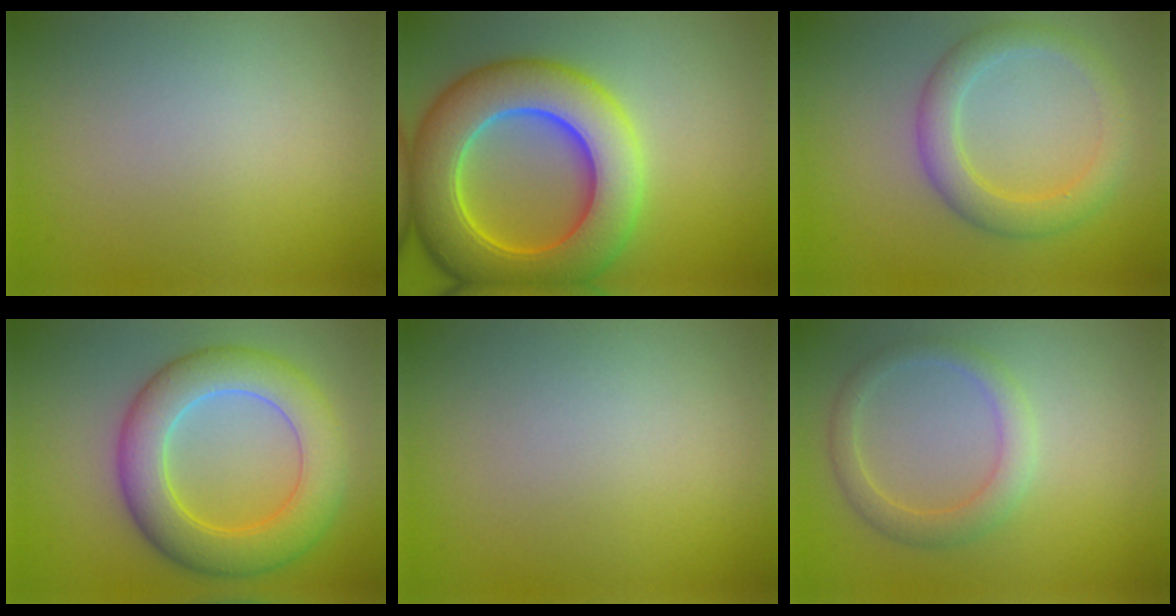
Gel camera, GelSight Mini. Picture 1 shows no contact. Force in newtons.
{"total": 10.8, "press": 10.8, "slide": 0.2}
{"total": 3.5, "press": 3.5, "slide": 0.0}
{"total": 7.2, "press": 7.2, "slide": 0.2}
{"total": 0.0}
{"total": 2.4, "press": 2.4, "slide": 0.1}